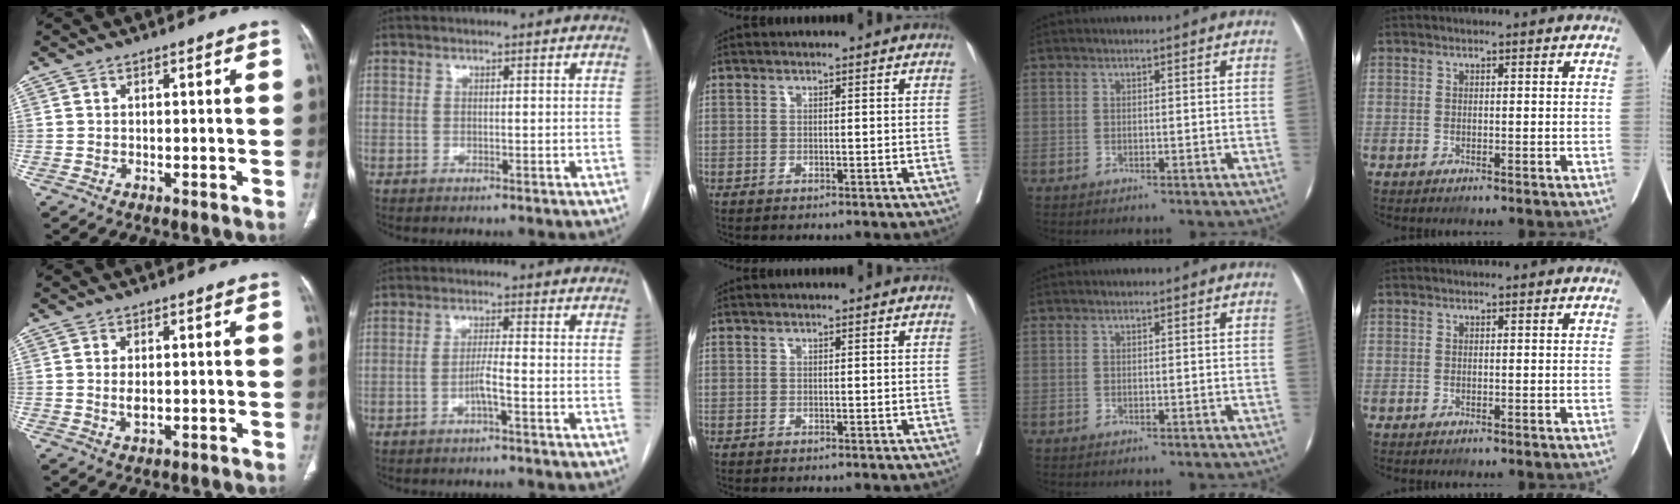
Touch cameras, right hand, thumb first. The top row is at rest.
{"thumb": {"total": 2.3, "force": [0.2, 1.2, 2.0], "torque": [-0.039, -0.006, 0.006]}, "index": {"total": 2.9, "force": [-1.3, -0.4, 2.5], "torque": [-0.048, 0.000, -0.027]}}